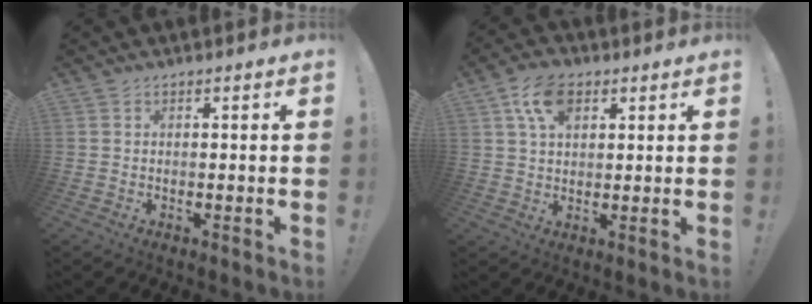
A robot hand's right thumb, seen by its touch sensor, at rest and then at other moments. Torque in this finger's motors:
{"motor_torque": [-0.26, 0.58, 0.14, 0.11, 0.08]}